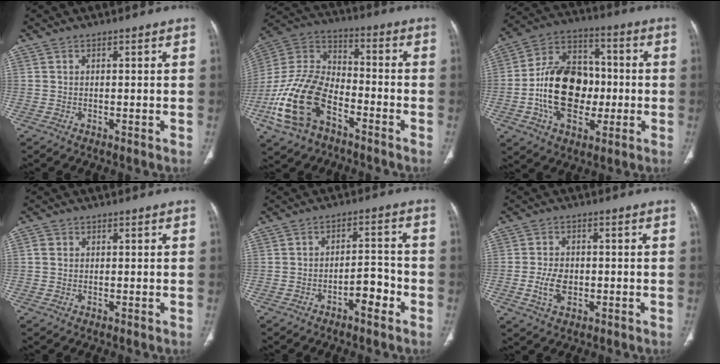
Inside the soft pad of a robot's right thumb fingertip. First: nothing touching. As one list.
[{"total": 18.7, "force": [-8.7, 10.6, 12.6], "torque": [-0.254, 0.054, -0.169]}, {"total": 19.4, "force": [-2.6, 13.1, 14.0], "torque": [-0.211, 0.030, -0.040]}, {"total": 1.0, "force": [0.1, 1.0, 0.4], "torque": [-0.001, 0.004, 0.000]}, {"total": 5.3, "force": [-2.9, 2.1, 3.9], "torque": [-0.050, 0.033, -0.045]}, {"total": 5.5, "force": [-1.3, 3.5, 4.0], "torque": [-0.073, 0.005, -0.020]}]